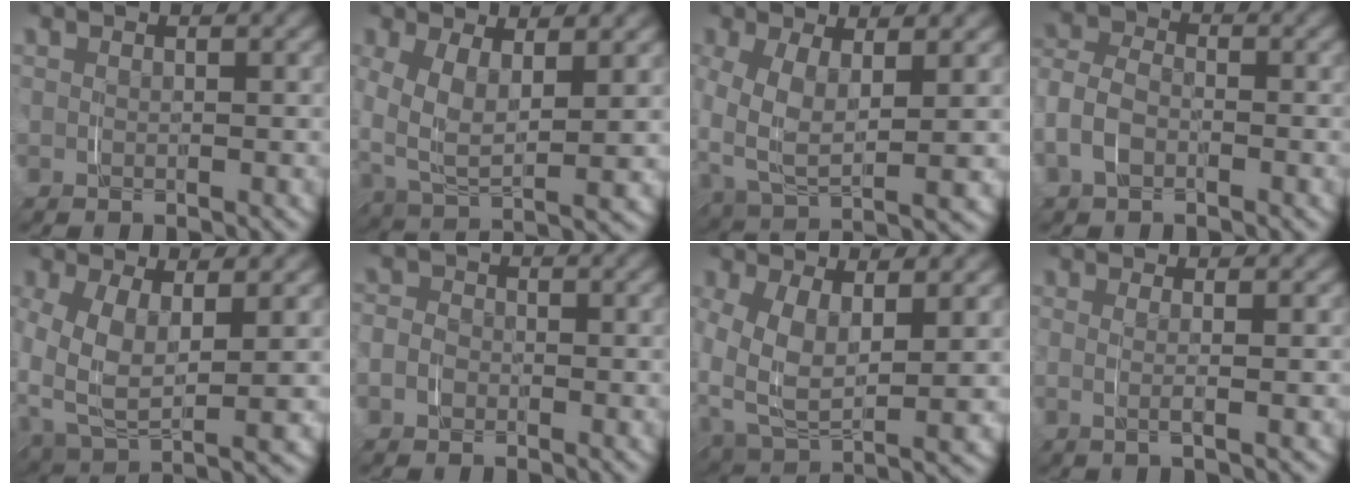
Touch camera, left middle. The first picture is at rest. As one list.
[{"total": 2.6, "force": [1.3, 1.3, 1.9], "torque": [-0.054, -0.022, 0.024]}, {"total": 2.7, "force": [0.7, 1.1, 2.4], "torque": [-0.054, -0.020, 0.016]}, {"total": 2.2, "force": [-1.2, 1.8, -0.3], "torque": [-0.003, 0.003, -0.031]}, {"total": 3.4, "force": [0.5, 1.9, 2.7], "torque": [-0.062, -0.028, 0.015]}, {"total": 2.4, "force": [-1.2, 2.1, -0.4], "torque": [0.006, -0.010, -0.024]}, {"total": 2.8, "force": [0.9, 1.6, 2.1], "torque": [-0.053, -0.030, 0.021]}, {"total": 2.1, "force": [0.5, -2.1, -0.2], "torque": [0.023, 0.007, 0.009]}]